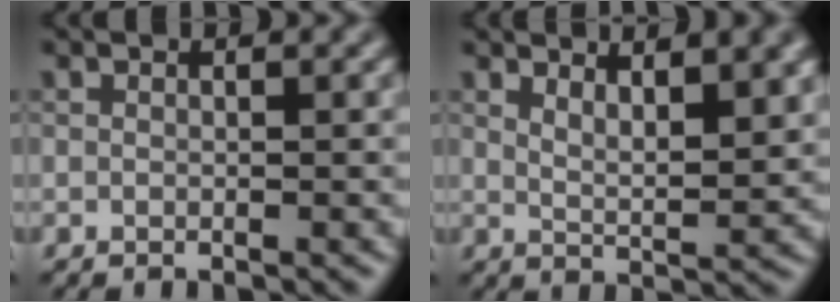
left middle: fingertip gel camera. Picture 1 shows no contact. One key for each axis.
{"total": 5.4, "fx": 3.1, "fy": 1.8, "fz": 4.0, "tx": -0.036, "ty": 0.011, "tz": 0.042}